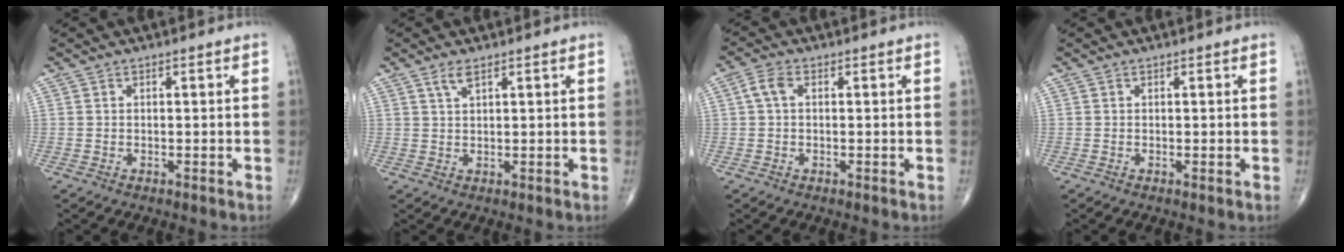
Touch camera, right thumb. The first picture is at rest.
{"total": 2.2, "force": [1.4, 0.6, 1.5], "torque": [-0.035, 0.001, 0.031]}
{"total": 3.0, "force": [0.5, 1.7, 2.4], "torque": [-0.051, 0.011, 0.007]}
{"total": 0.0}